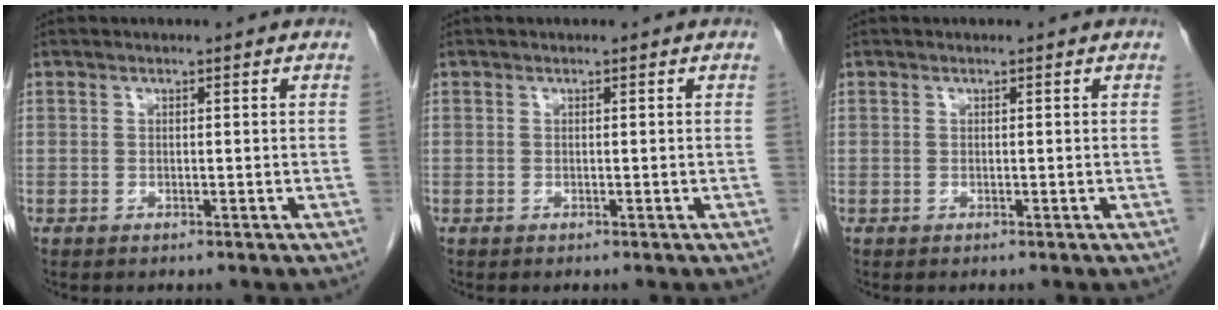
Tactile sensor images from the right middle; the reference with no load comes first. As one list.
[{"total": 0.0}, {"total": 0.0}]